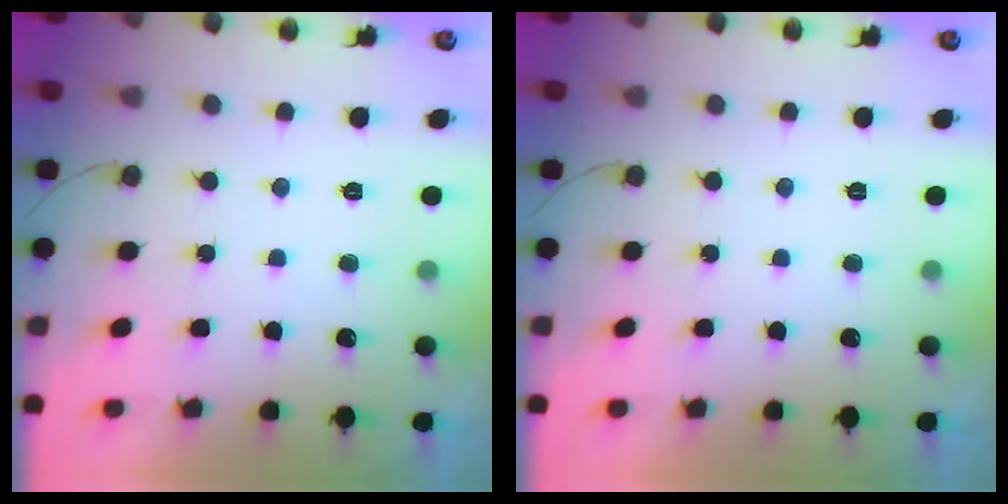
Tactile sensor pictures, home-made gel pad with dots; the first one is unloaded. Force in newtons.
{"total": 0.0}